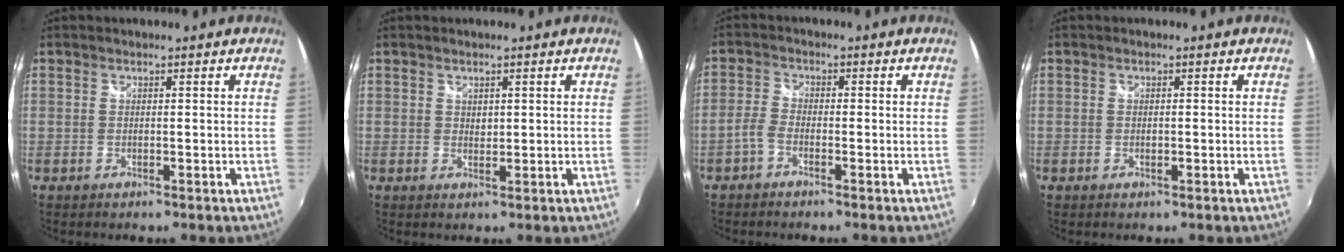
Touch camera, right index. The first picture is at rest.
{"total": 1.0, "force": [0.6, 0.7, 0.3], "torque": [-0.002, 0.001, 0.011]}
{"total": 2.5, "force": [-1.7, 1.1, 1.5], "torque": [-0.043, 0.006, -0.039]}
{"total": 0.7, "force": [-0.2, 0.4, 0.6], "torque": [-0.012, 0.000, -0.003]}